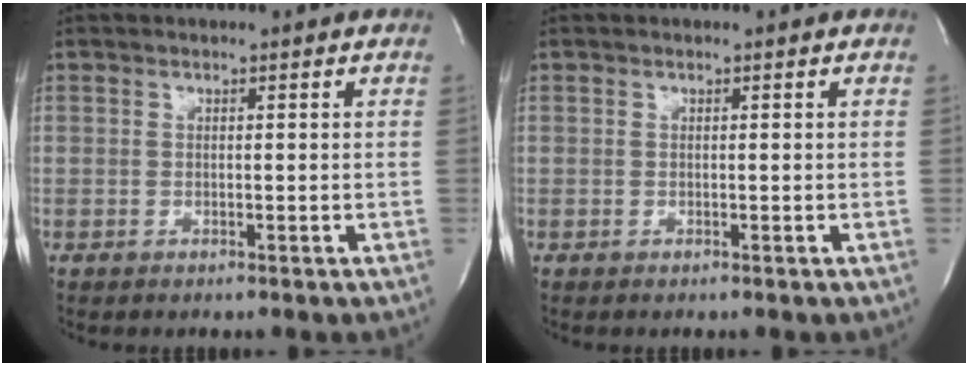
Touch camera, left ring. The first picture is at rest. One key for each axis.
{"total": 0.0}